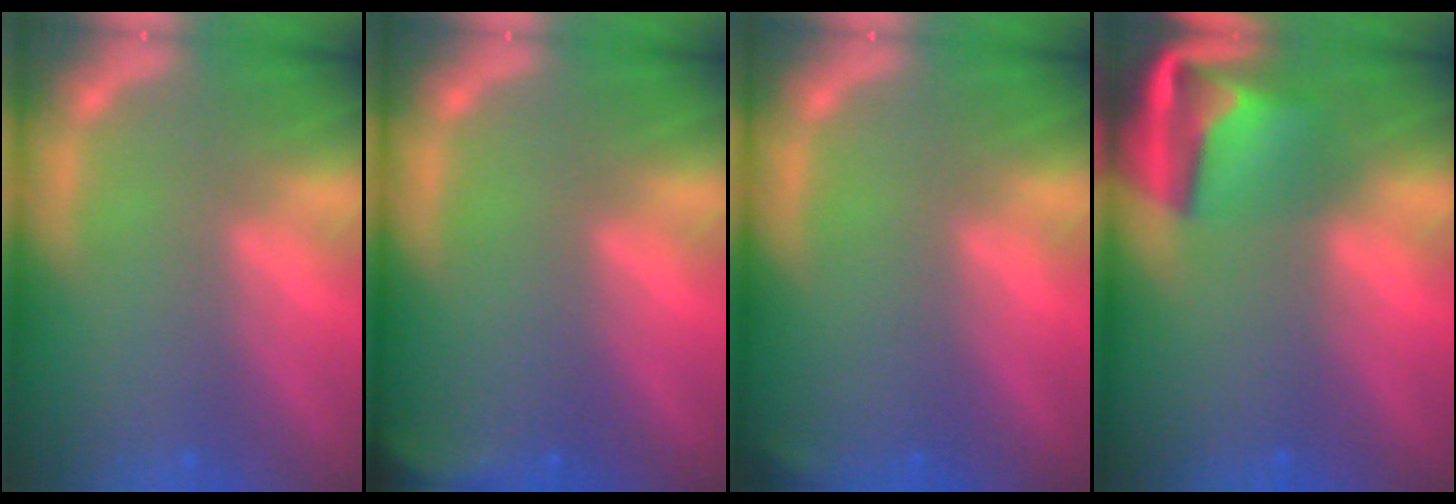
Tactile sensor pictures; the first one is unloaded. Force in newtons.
{"total": 4.0}
{"total": 0.9}
{"total": 8.4}